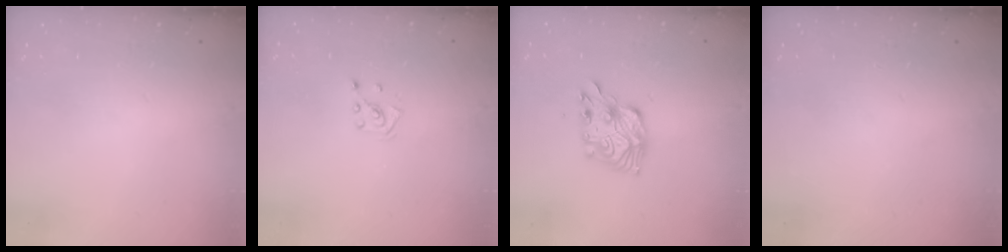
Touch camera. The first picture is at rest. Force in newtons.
{"total": 2.2, "press": 2.2, "slide": 0.3}
{"total": 11.8, "press": 11.8, "slide": 0.4}
{"total": 0.0}